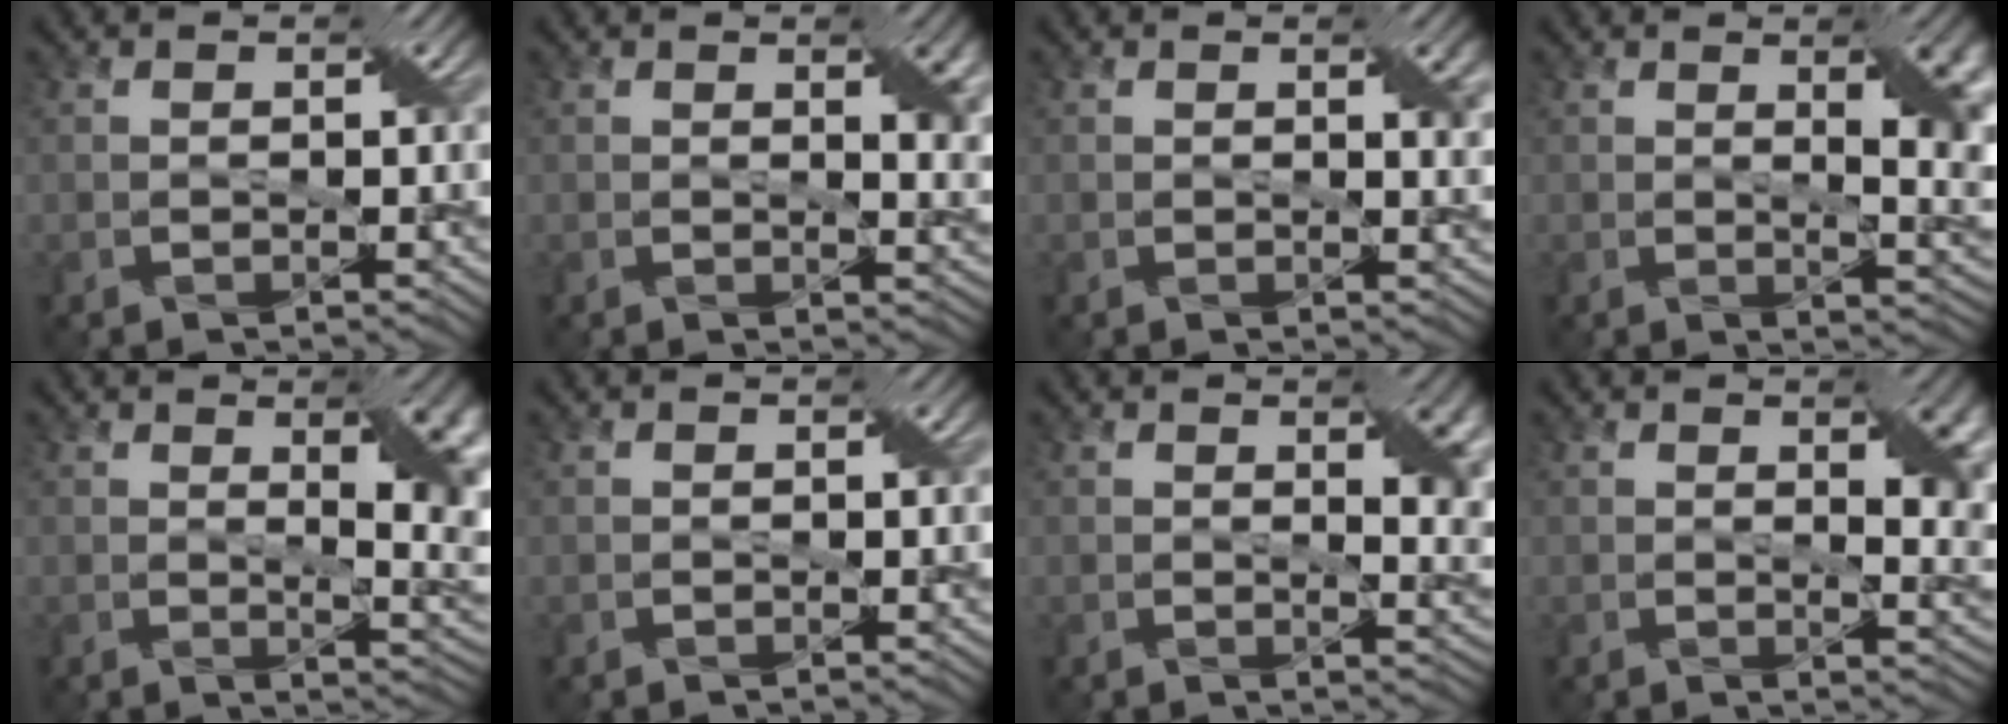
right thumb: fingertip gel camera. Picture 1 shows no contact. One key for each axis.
{"total": 4.2, "fx": 1.5, "fy": 1.4, "fz": 3.6, "tx": -0.055, "ty": -0.003, "tz": 0.029}
{"total": 2.1, "fx": 1.0, "fy": 0.5, "fz": 1.8, "tx": -0.028, "ty": -0.002, "tz": 0.018}
{"total": 7.9, "fx": 1.9, "fy": 3.0, "fz": 7.0, "tx": -0.091, "ty": -0.002, "tz": 0.034}
{"total": 8.9, "fx": 2.1, "fy": 3.4, "fz": 8.0, "tx": -0.106, "ty": -0.003, "tz": 0.037}
{"total": 0.0}
{"total": 6.0, "fx": 2.0, "fy": 2.4, "fz": 5.2, "tx": -0.075, "ty": -0.008, "tz": 0.038}
{"total": 7.4, "fx": 2.3, "fy": 3.2, "fz": 6.3, "tx": -0.085, "ty": -0.009, "tz": 0.046}